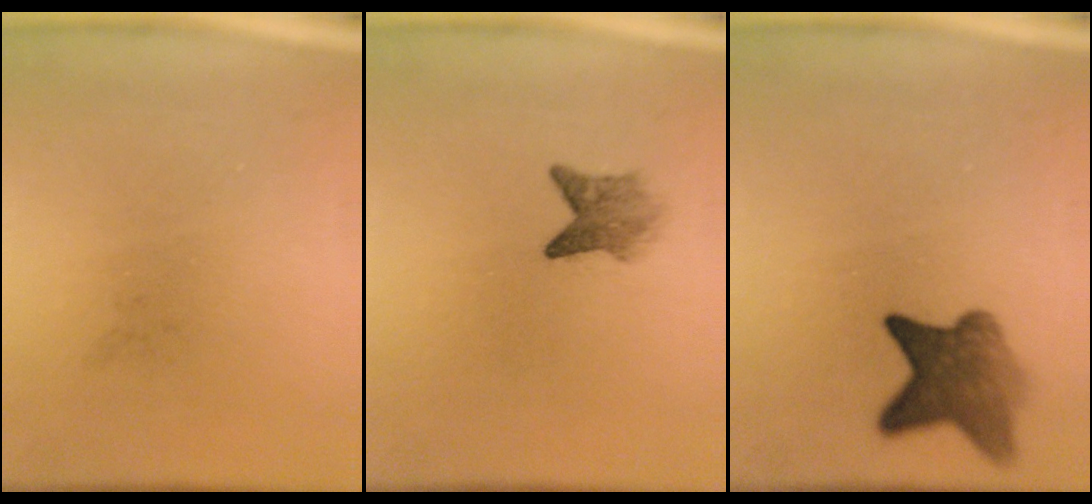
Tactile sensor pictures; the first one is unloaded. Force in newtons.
{"total": 2.8}
{"total": 6.5}